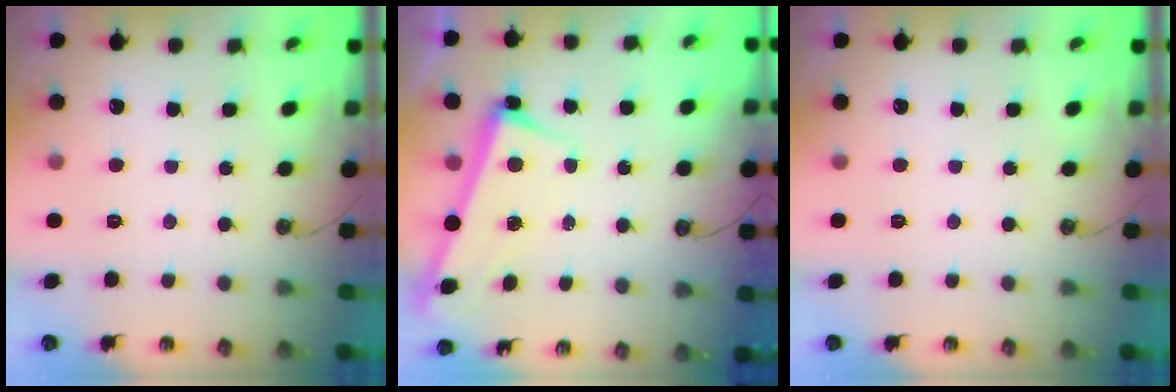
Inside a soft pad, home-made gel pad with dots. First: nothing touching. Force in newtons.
{"total": 2.5, "press": 2.4, "slide": 0.7}
{"total": 0.0}